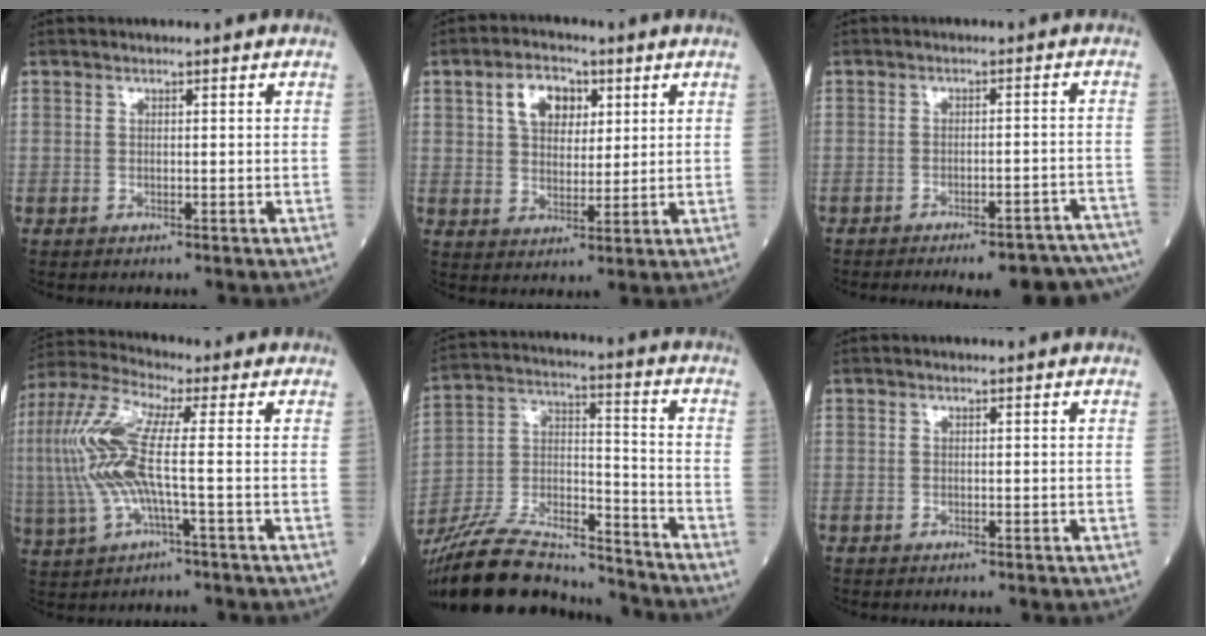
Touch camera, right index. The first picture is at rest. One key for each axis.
{"total": 7.0, "fx": 2.8, "fy": 4.4, "fz": 4.6, "tx": -0.082, "ty": 0.017, "tz": 0.052}
{"total": 14.5, "fx": -13.4, "fy": 1.9, "fz": 5.4, "tx": -0.009, "ty": 0.018, "tz": -0.153}
{"total": 13.3, "fx": -0.1, "fy": 2.1, "fz": 13.1, "tx": -0.307, "ty": 0.017, "tz": -0.008}
{"total": 20.6, "fx": -18.7, "fy": 4.2, "fz": 7.7, "tx": -0.177, "ty": -0.002, "tz": -0.324}
{"total": 0.0}